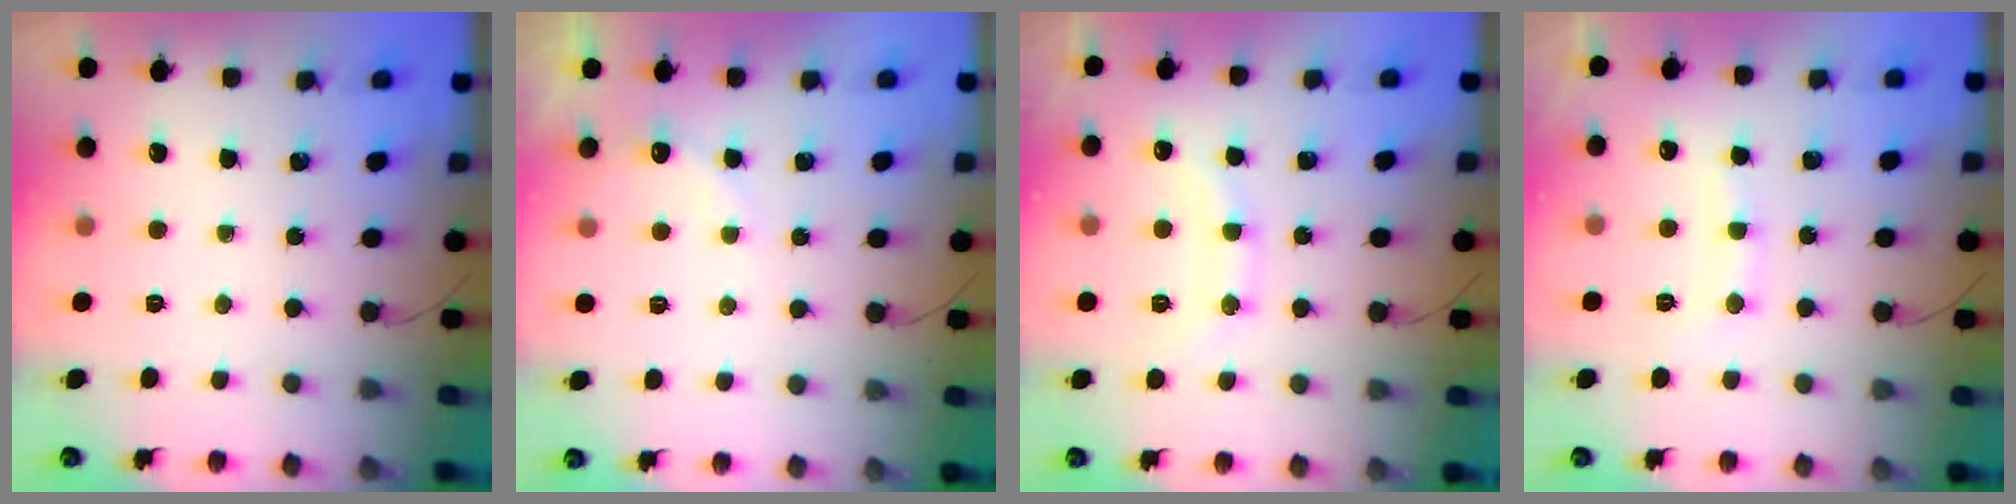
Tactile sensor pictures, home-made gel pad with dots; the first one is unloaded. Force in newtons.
{"total": 6.1, "press": 6.0, "slide": 0.9}
{"total": 11.1, "press": 11.1, "slide": 1.0}
{"total": 9.4, "press": 9.3, "slide": 1.3}